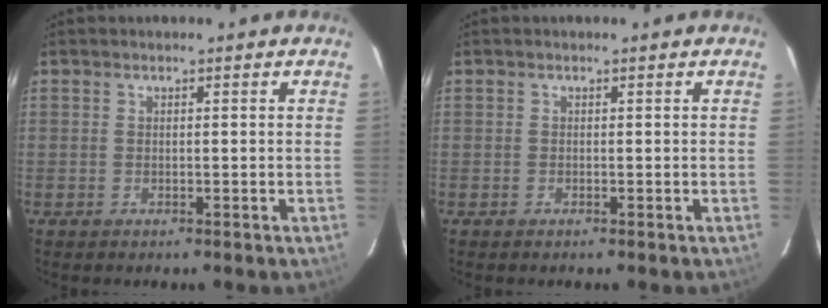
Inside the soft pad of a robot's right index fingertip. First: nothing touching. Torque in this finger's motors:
{"motor_torque": [0.10, -0.02, 0.04, 0.01]}